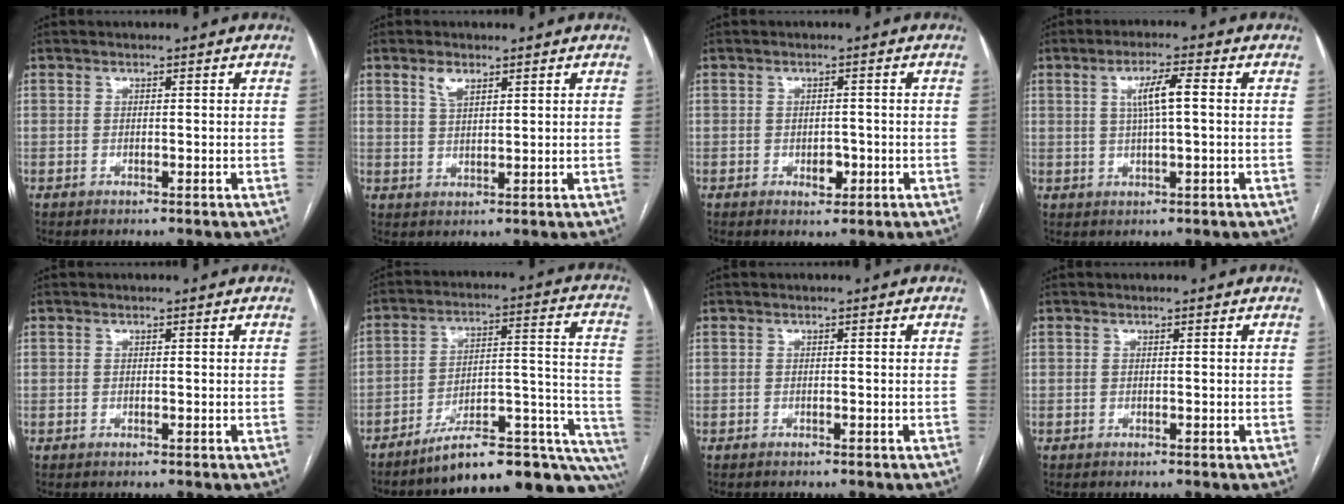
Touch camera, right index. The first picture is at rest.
{"total": 2.9, "force": [1.8, 1.3, 1.9], "torque": [-0.040, 0.003, 0.040]}
{"total": 2.6, "force": [-1.0, 1.6, 1.8], "torque": [-0.022, 0.004, -0.008]}
{"total": 5.1, "force": [0.9, 0.6, 5.0], "torque": [-0.092, 0.008, 0.017]}
{"total": 0.0}
{"total": 22.3, "force": [-16.9, 5.3, 13.6], "torque": [-0.093, 0.066, -0.228]}
{"total": 0.9, "force": [-0.8, 0.3, 0.2], "torque": [-0.009, 0.000, -0.011]}
{"total": 0.0}